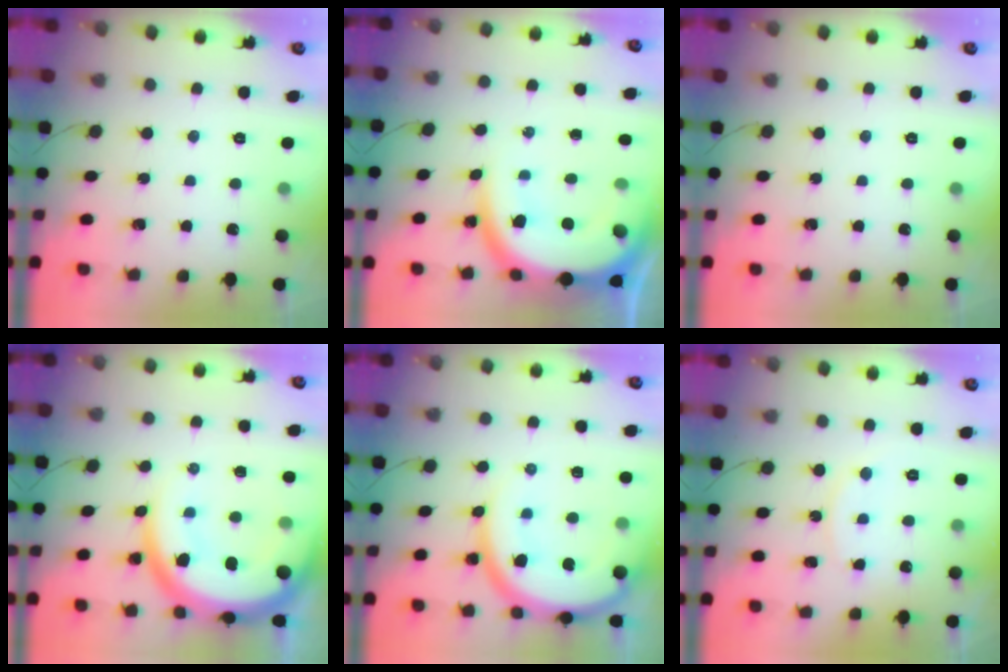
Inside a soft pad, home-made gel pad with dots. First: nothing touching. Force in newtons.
{"total": 16.9, "press": 16.8, "slide": 1.5}
{"total": 0.0}
{"total": 20.1, "press": 20.0, "slide": 1.8}
{"total": 15.6, "press": 15.5, "slide": 1.5}
{"total": 6.6, "press": 6.6, "slide": 0.3}